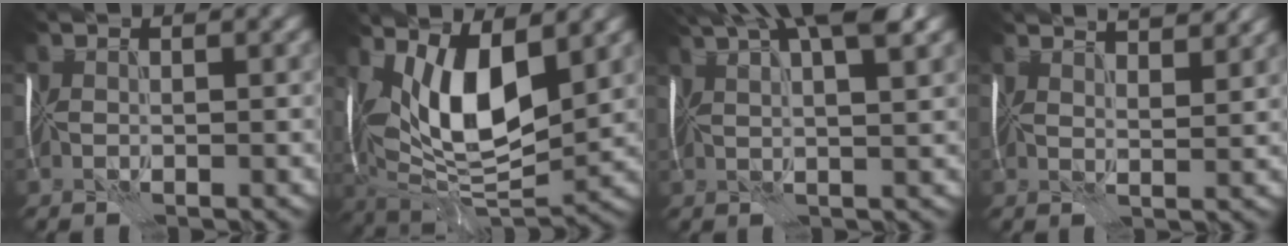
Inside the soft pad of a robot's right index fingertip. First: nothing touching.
{"total": 10.9, "force": [2.5, 4.8, 9.5], "torque": [-0.152, -0.009, 0.038]}
{"total": 10.2, "force": [5.8, 2.9, 7.8], "torque": [-0.102, 0.034, 0.057]}
{"total": 4.7, "force": [4.0, 1.0, 2.2], "torque": [-0.028, 0.009, 0.035]}